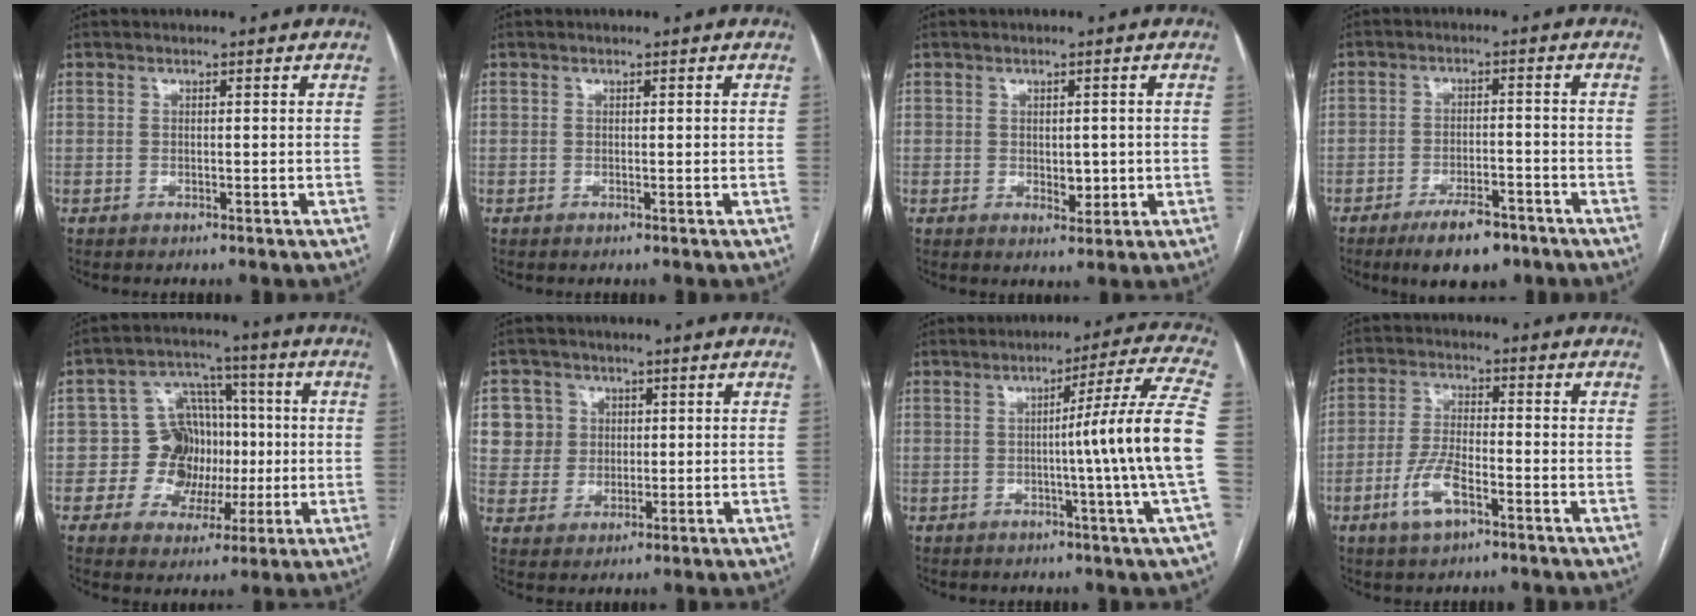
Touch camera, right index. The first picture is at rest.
{"total": 0.0}
{"total": 3.0, "force": [-0.1, 1.9, 2.4], "torque": [-0.031, -0.001, 0.006]}
{"total": 7.7, "force": [-5.5, 2.8, 4.6], "torque": [-0.073, -0.002, -0.085]}
{"total": 10.4, "force": [-0.4, 9.3, 4.6], "torque": [-0.061, 0.042, 0.005]}
{"total": 7.1, "force": [2.1, 6.8, 0.6], "torque": [-0.009, 0.019, 0.046]}
{"total": 13.2, "force": [-1.3, -3.2, 12.7], "torque": [-0.164, -0.004, -0.020]}
{"total": 6.9, "force": [-3.5, 2.3, 5.5], "torque": [-0.118, 0.000, -0.064]}